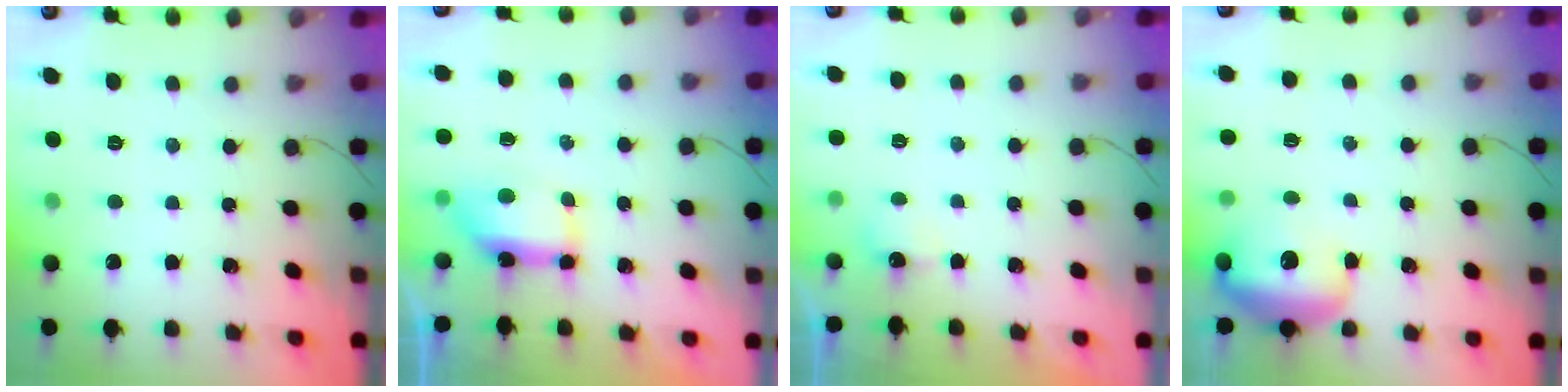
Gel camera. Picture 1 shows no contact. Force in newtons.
{"total": 11.7, "press": 8.5, "slide": 8.1}
{"total": 2.4, "press": 2.3, "slide": 0.6}
{"total": 19.2, "press": 15.6, "slide": 11.2}